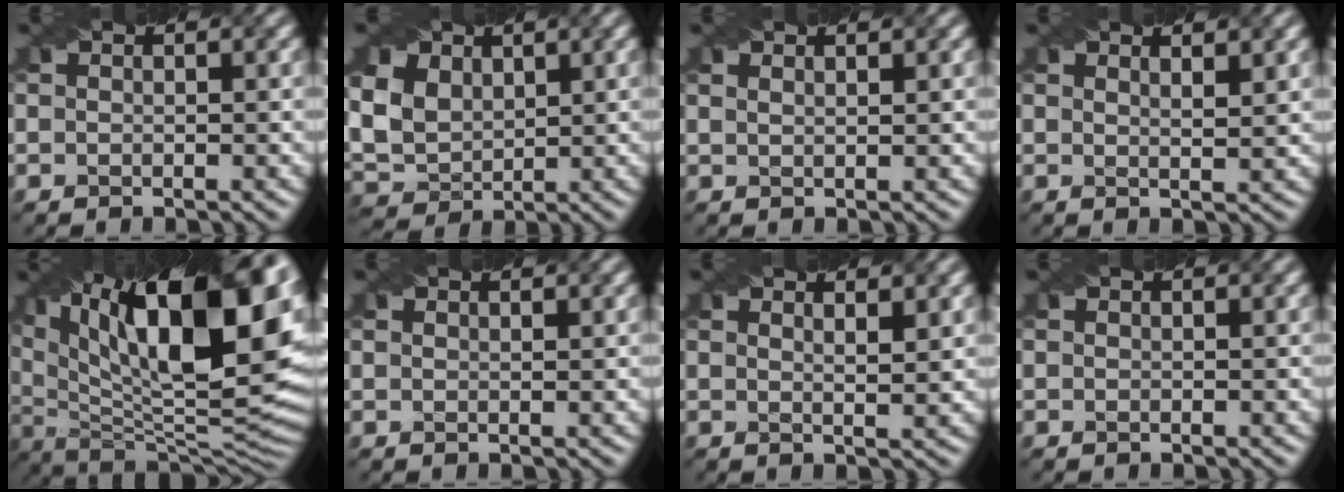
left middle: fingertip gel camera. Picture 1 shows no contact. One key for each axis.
{"total": 8.2, "fx": 3.1, "fy": 6.0, "fz": 4.6, "tx": -0.124, "ty": 0.021, "tz": 0.058}
{"total": 1.7, "fx": 1.2, "fy": 0.7, "fz": 1.0, "tx": 0.001, "ty": -0.001, "tz": 0.000}
{"total": 2.6, "fx": 1.7, "fy": 0.8, "fz": 1.8, "tx": -0.007, "ty": 0.004, "tz": 0.007}
{"total": 19.9, "fx": 7.5, "fy": 8.3, "fz": 16.4, "tx": -0.253, "ty": 0.025, "tz": 0.136}
{"total": 0.6, "fx": 0.5, "fy": 0.1, "fz": 0.3, "tx": -0.006, "ty": -0.002, "tz": 0.007}
{"total": 3.1, "fx": 1.8, "fy": 1.0, "fz": 2.3, "tx": -0.008, "ty": 0.006, "tz": 0.005}
{"total": 0.0}